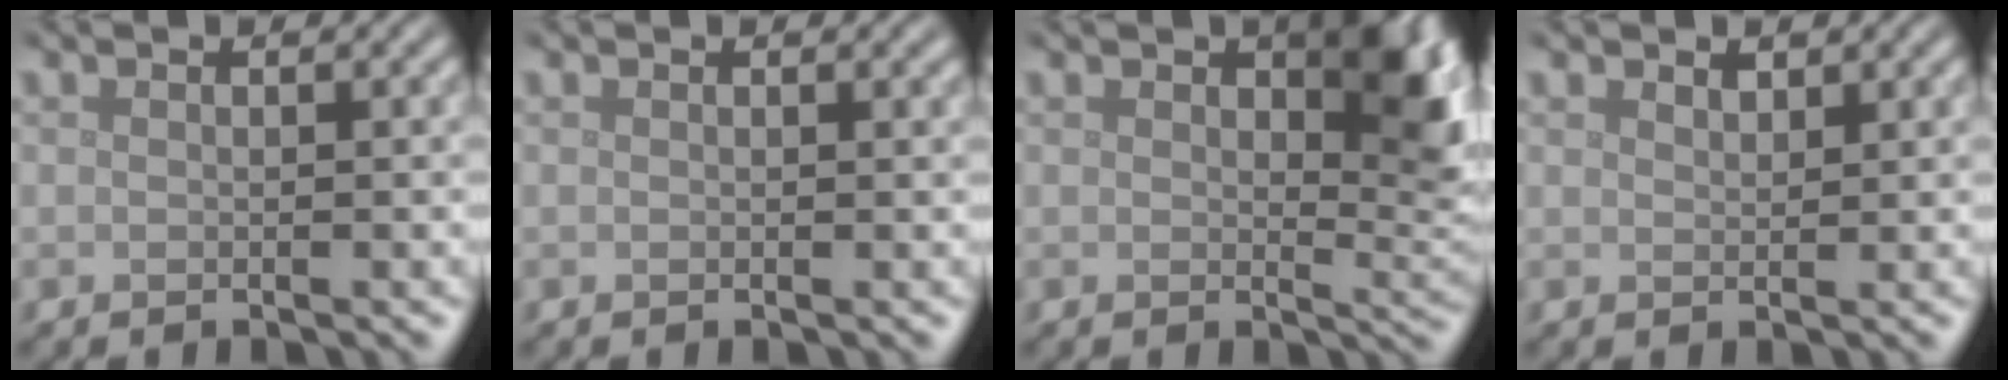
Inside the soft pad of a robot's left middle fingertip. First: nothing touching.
{"total": 0.5, "force": [0.4, 0.1, 0.3], "torque": [0.001, 0.002, 0.007]}
{"total": 6.8, "force": [2.1, 3.4, 5.6], "torque": [-0.065, -0.004, 0.036]}
{"total": 0.8, "force": [0.7, 0.3, 0.2], "torque": [-0.007, -0.001, 0.016]}